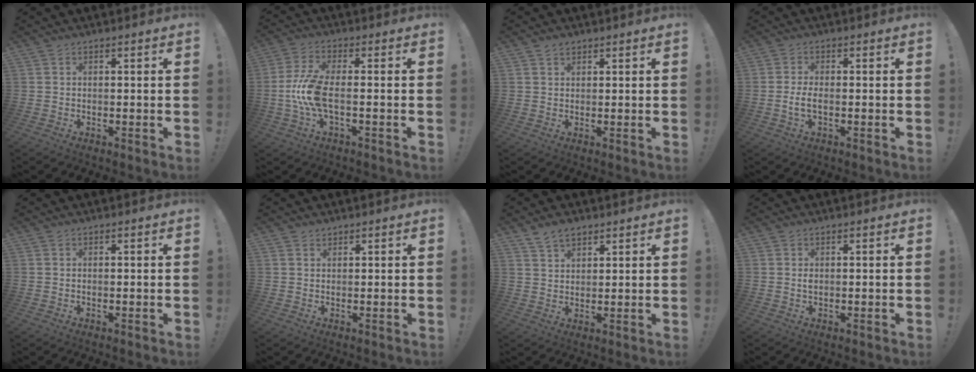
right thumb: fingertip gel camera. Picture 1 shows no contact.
{"total": 10.3, "force": [-1.9, 3.6, 9.5], "torque": [-0.192, -0.006, -0.033]}
{"total": 1.5, "force": [1.2, 0.8, 0.4], "torque": [0.000, -0.005, 0.021]}
{"total": 3.7, "force": [-1.0, 1.4, 3.3], "torque": [-0.069, 0.000, -0.019]}
{"total": 0.0}
{"total": 1.0, "force": [0.9, 0.4, 0.0], "torque": [0.009, -0.005, 0.016]}
{"total": 5.0, "force": [3.8, 2.7, 1.9], "torque": [-0.033, -0.016, 0.071]}
{"total": 1.1, "force": [0.0, 0.6, 1.0], "torque": [-0.011, -0.001, -0.003]}